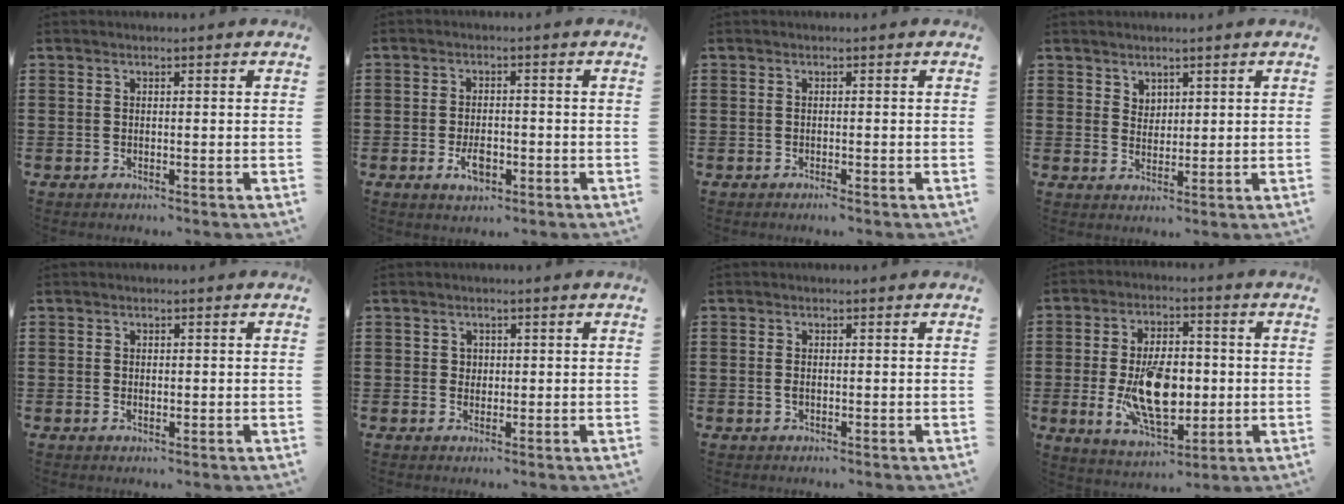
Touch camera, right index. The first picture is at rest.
{"total": 4.0, "force": [-1.4, 2.0, 3.2], "torque": [-0.054, -0.003, -0.026]}
{"total": 0.5, "force": [-0.4, 0.0, 0.4], "torque": [-0.009, -0.003, -0.008]}
{"total": 2.6, "force": [2.0, 1.6, 0.1], "torque": [-0.009, 0.007, 0.039]}
{"total": 0.8, "force": [0.1, 0.6, 0.5], "torque": [-0.011, 0.005, 0.001]}
{"total": 1.4, "force": [0.5, 1.3, 0.3], "torque": [-0.010, 0.007, 0.009]}
{"total": 1.0, "force": [-0.1, 0.6, 0.8], "torque": [-0.018, 0.002, -0.002]}
{"total": 13.2, "force": [-1.5, 7.0, 11.1], "torque": [-0.214, -0.009, -0.026]}